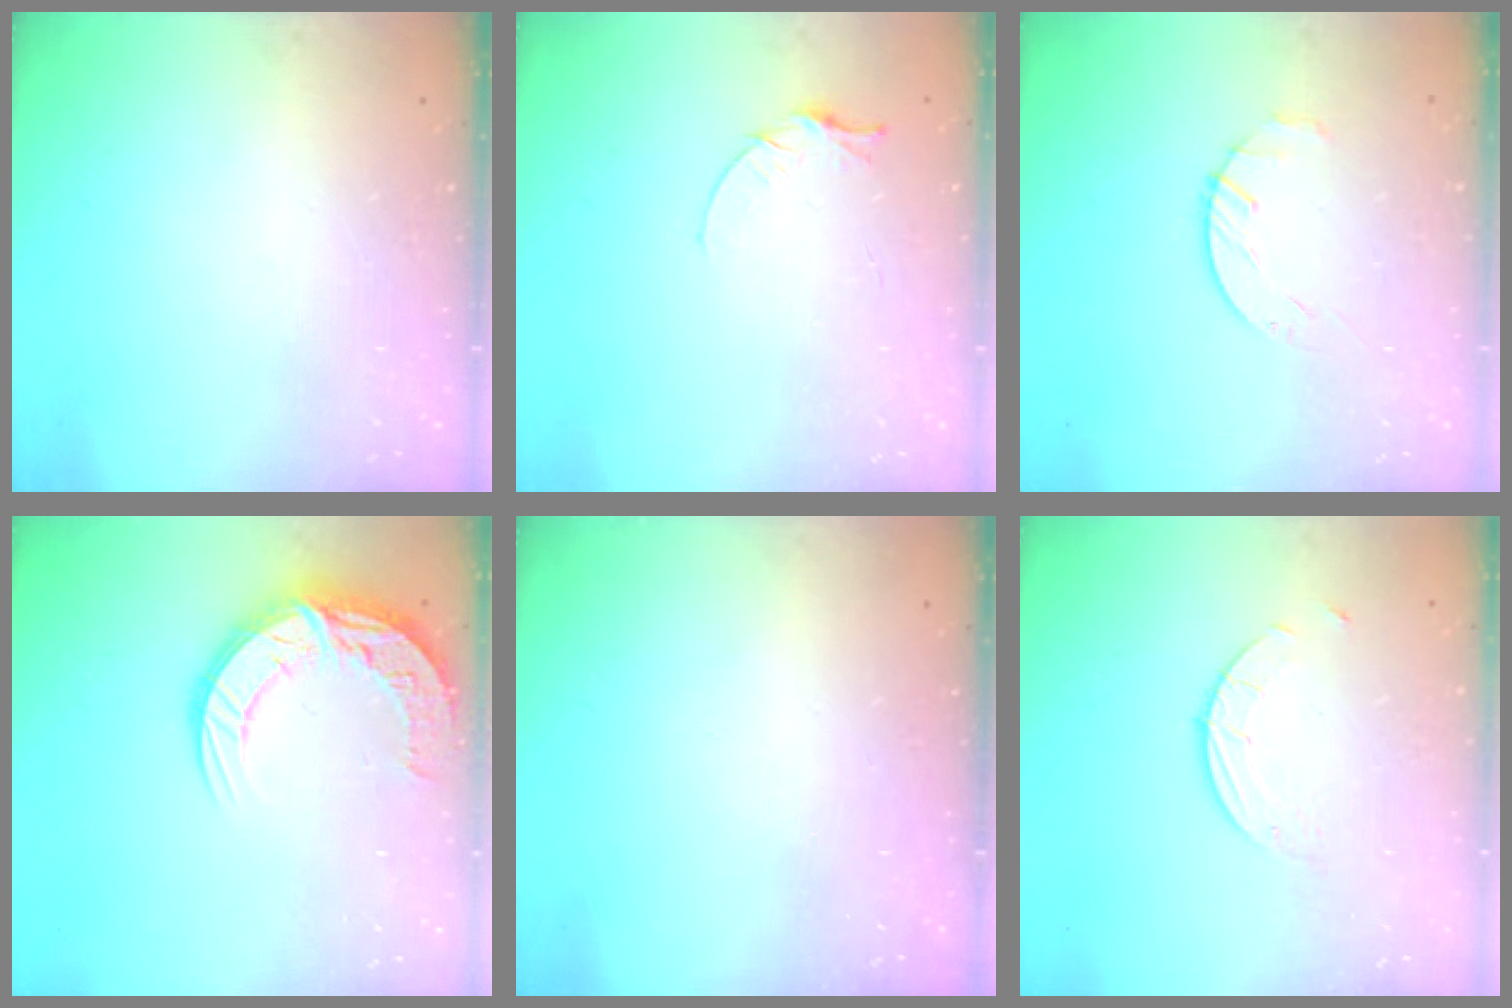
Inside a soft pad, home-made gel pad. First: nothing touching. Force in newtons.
{"total": 4.4, "press": 4.4, "slide": 0.5}
{"total": 1.8, "press": 1.7, "slide": 0.3}
{"total": 13.2, "press": 13.2, "slide": 1.2}
{"total": 0.0}
{"total": 2.7, "press": 2.7, "slide": 0.3}